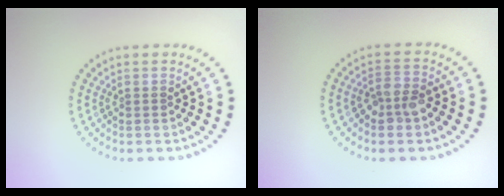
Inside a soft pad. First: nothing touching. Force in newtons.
{"total": 2.7, "press": 2.4, "slide": 1.2}